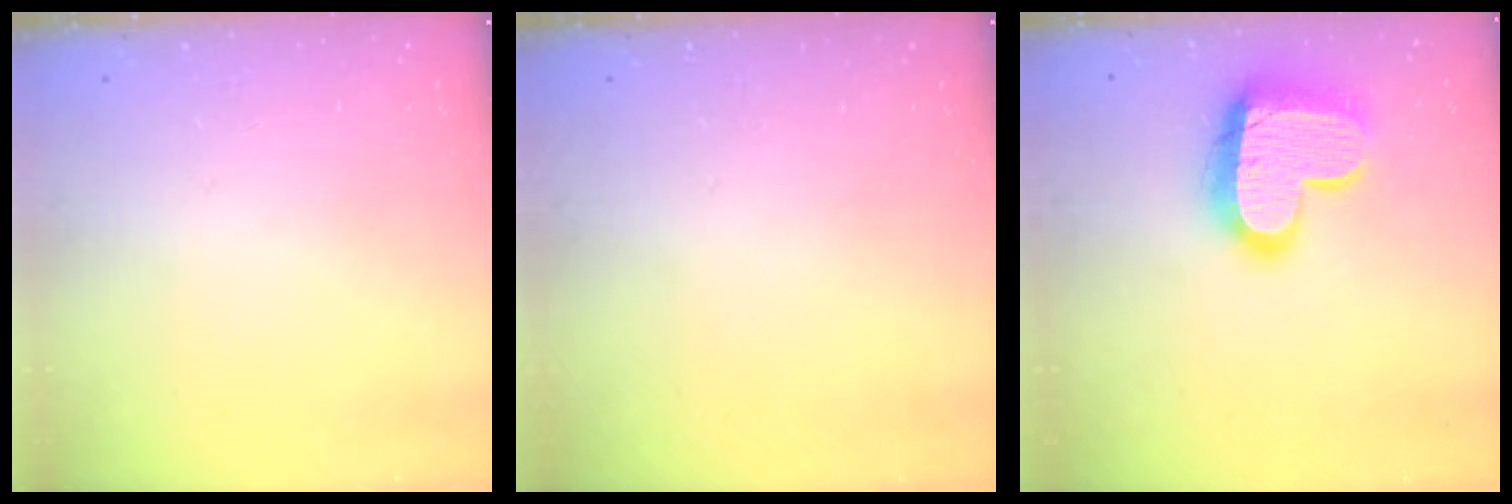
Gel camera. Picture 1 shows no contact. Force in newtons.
{"total": 0.0}
{"total": 18.4, "press": 18.3, "slide": 1.7}